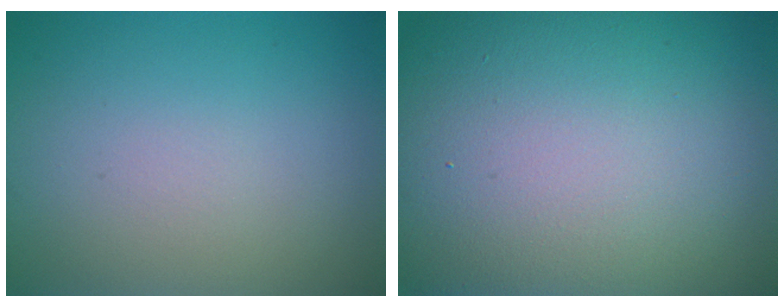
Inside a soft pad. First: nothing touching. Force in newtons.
{"total": 22.3, "press": 22.2, "slide": 1.1}